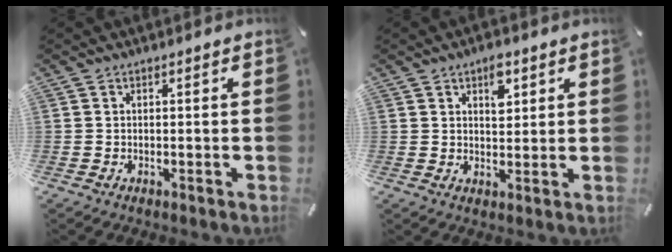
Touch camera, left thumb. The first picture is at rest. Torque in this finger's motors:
{"motor_torque": [0.63, 0.81, 0.46, -0.36, 0.17]}